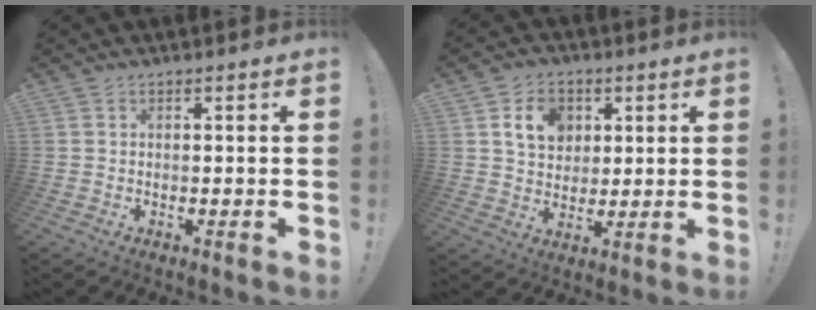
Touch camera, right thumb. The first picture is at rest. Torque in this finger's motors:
{"motor_torque": [-0.53, 0.65, 0.69, -0.09, 0.00]}